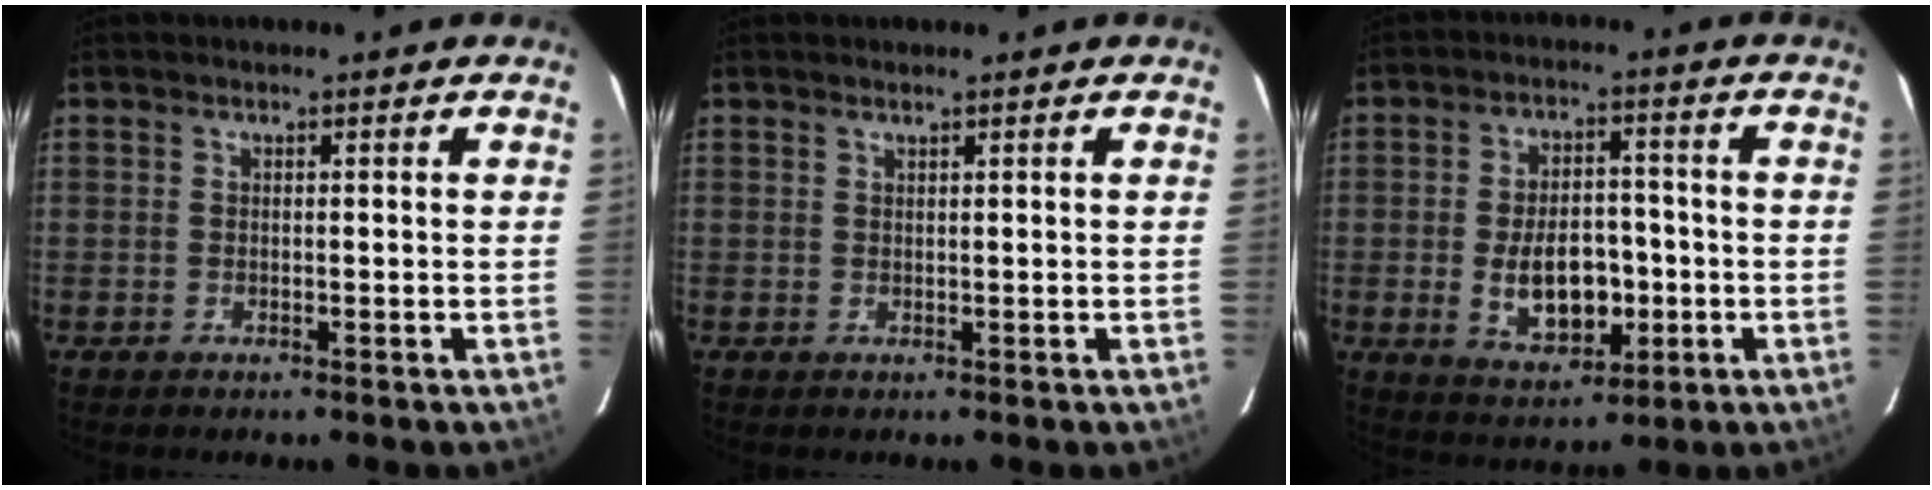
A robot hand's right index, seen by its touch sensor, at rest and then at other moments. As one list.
[{"total": 0.5, "force": [0.5, -0.1, 0.2], "torque": [-0.006, -0.001, 0.008]}, {"total": 11.0, "force": [-2.3, 6.5, 8.6], "torque": [-0.165, 0.006, -0.020]}]